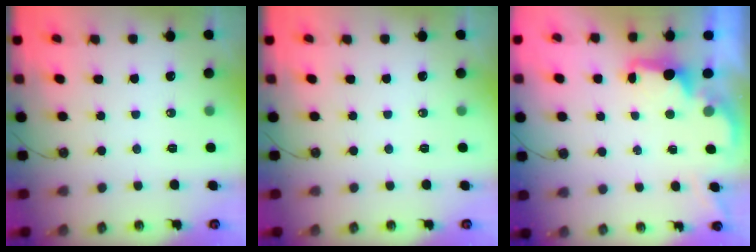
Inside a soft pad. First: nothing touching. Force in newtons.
{"total": 0.0}
{"total": 1.9, "press": 1.7, "slide": 0.8}